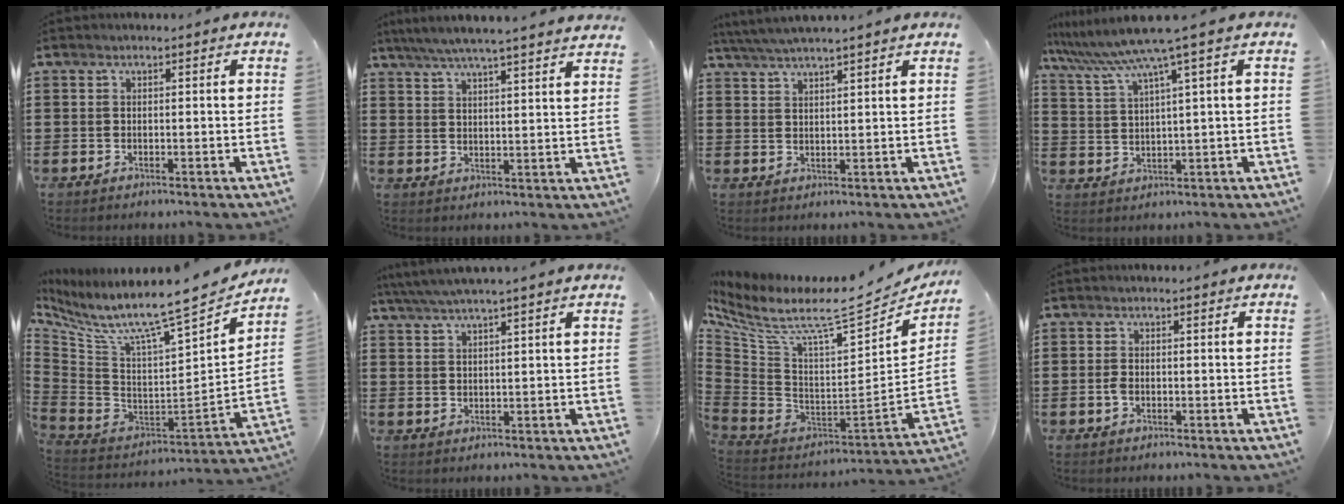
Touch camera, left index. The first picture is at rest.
{"total": 5.2, "force": [4.7, -0.6, 2.1], "torque": [-0.056, -0.023, 0.082]}
{"total": 3.8, "force": [3.5, -0.5, 1.5], "torque": [-0.039, -0.009, 0.063]}
{"total": 6.8, "force": [4.5, -0.7, 5.0], "torque": [-0.123, -0.032, 0.072]}
{"total": 8.3, "force": [5.8, 1.0, 5.9], "torque": [-0.116, -0.064, 0.084]}
{"total": 3.4, "force": [2.9, -0.4, 1.8], "torque": [-0.043, -0.006, 0.052]}
{"total": 10.1, "force": [6.8, 1.9, 7.2], "torque": [-0.161, -0.067, 0.107]}
{"total": 1.6, "force": [-0.4, 0.8, 1.3], "torque": [-0.035, -0.004, -0.009]}